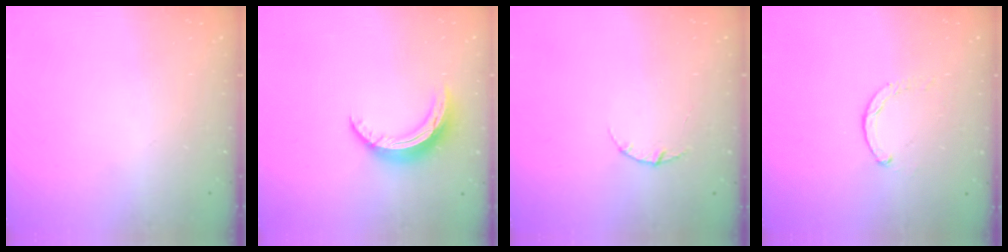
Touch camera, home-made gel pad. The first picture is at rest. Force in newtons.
{"total": 10.7, "press": 10.7, "slide": 0.2}
{"total": 2.8, "press": 2.8, "slide": 0.4}
{"total": 0.6, "press": 0.6, "slide": 0.2}